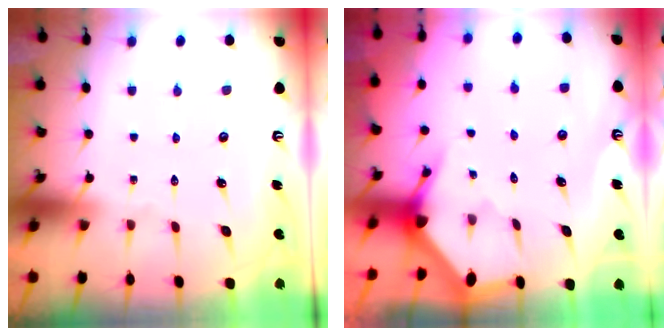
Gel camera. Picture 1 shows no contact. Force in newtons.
{"total": 2.9, "press": 2.9, "slide": 0.2}